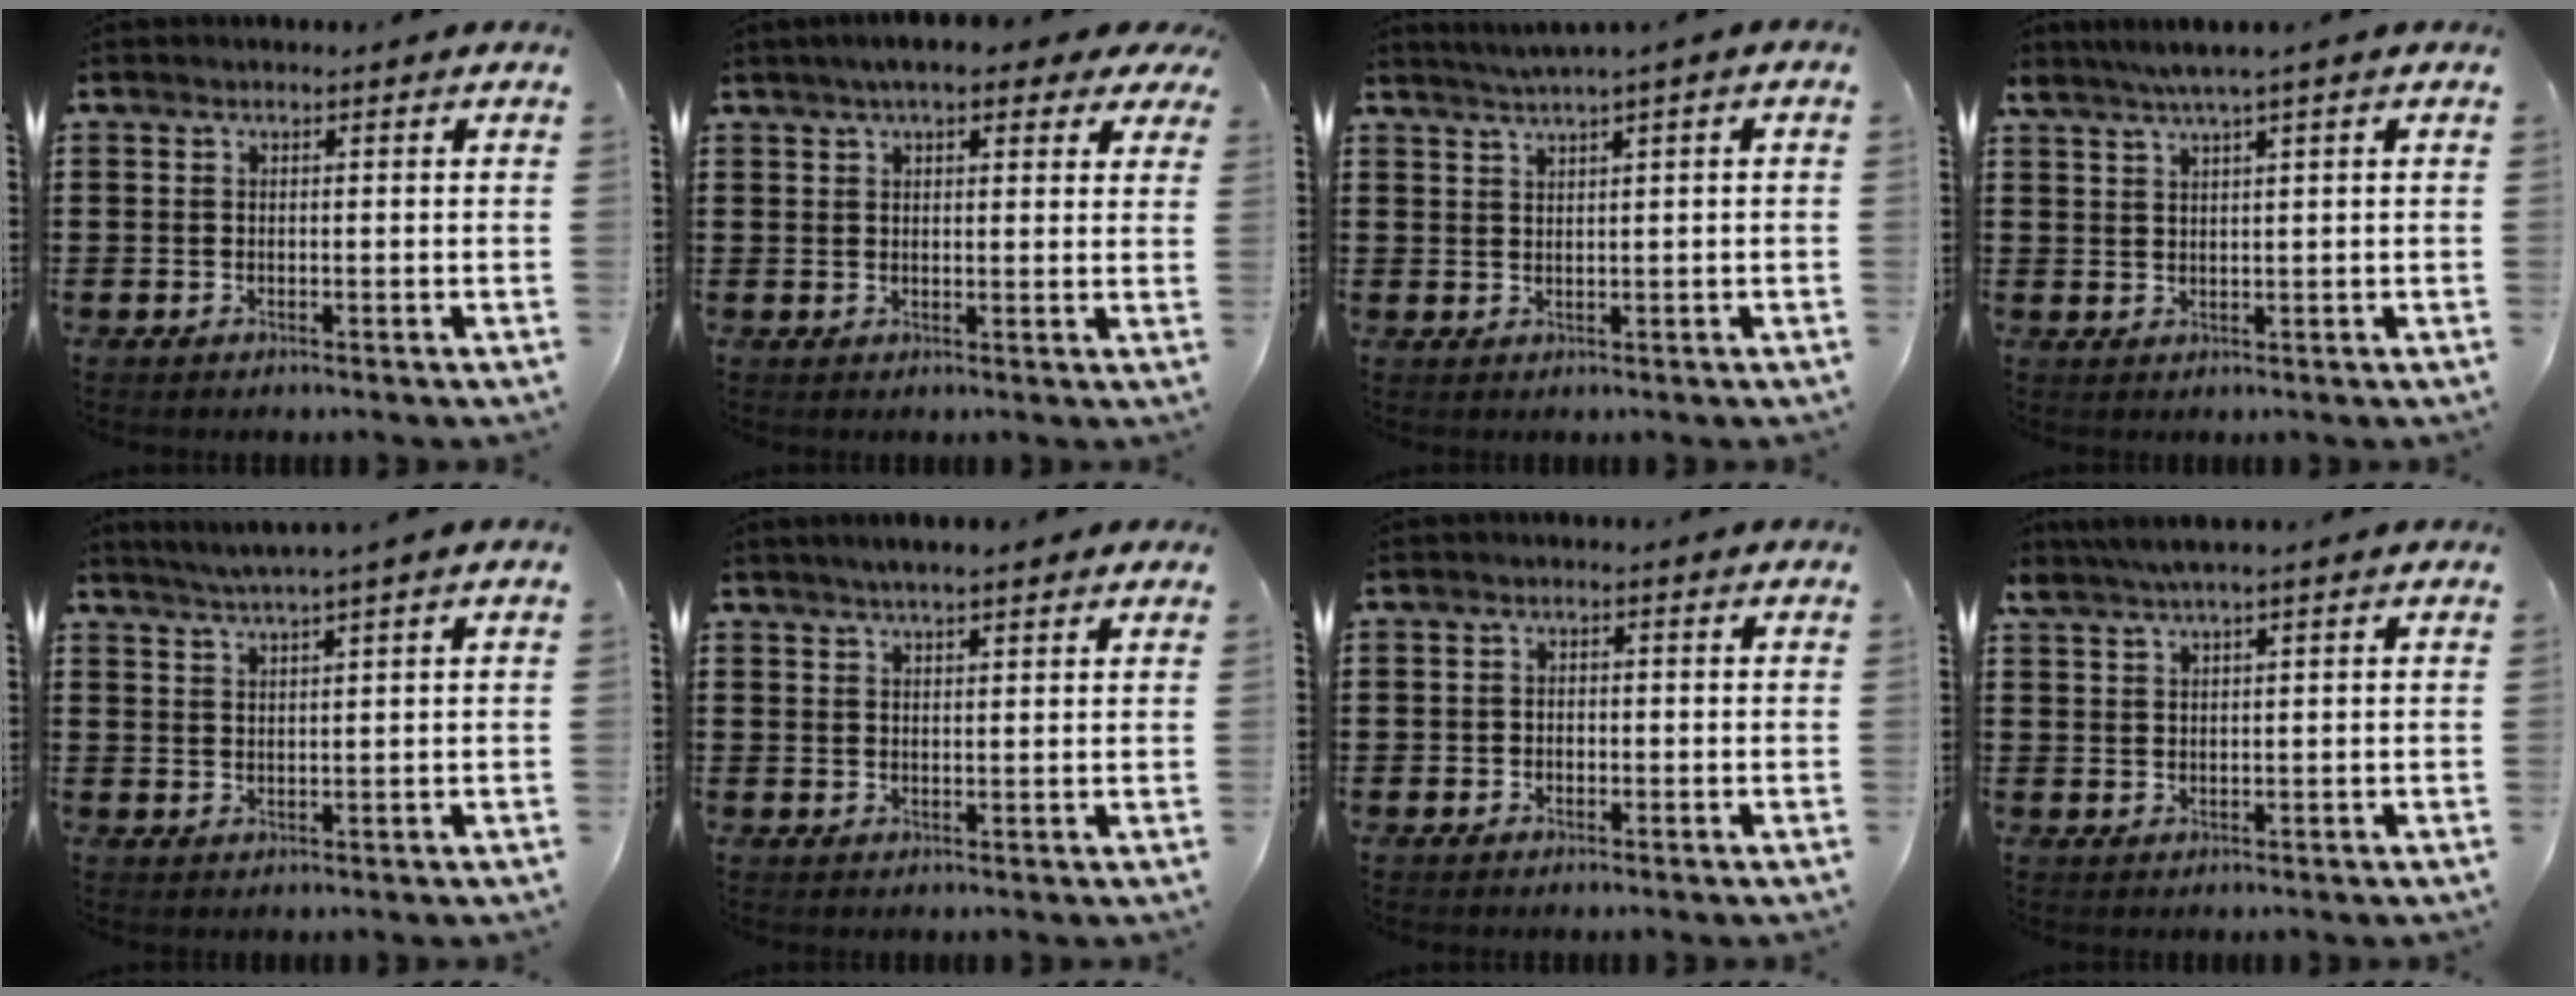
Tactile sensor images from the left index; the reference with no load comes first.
{"total": 5.5, "force": [4.1, 1.3, 3.4], "torque": [-0.069, 0.002, 0.071]}
{"total": 1.5, "force": [0.9, -0.5, 1.1], "torque": [-0.018, -0.002, 0.017]}
{"total": 2.9, "force": [1.9, -0.3, 2.2], "torque": [-0.045, 0.002, 0.034]}
{"total": 2.1, "force": [1.7, -0.8, 1.0], "torque": [-0.021, -0.006, 0.029]}
{"total": 2.7, "force": [2.2, 0.3, 1.5], "torque": [-0.034, 0.005, 0.040]}
{"total": 1.1, "force": [-0.6, 0.9, 0.1], "torque": [-0.006, 0.003, -0.015]}
{"total": 2.6, "force": [1.9, -0.1, 1.8], "torque": [-0.038, 0.003, 0.034]}